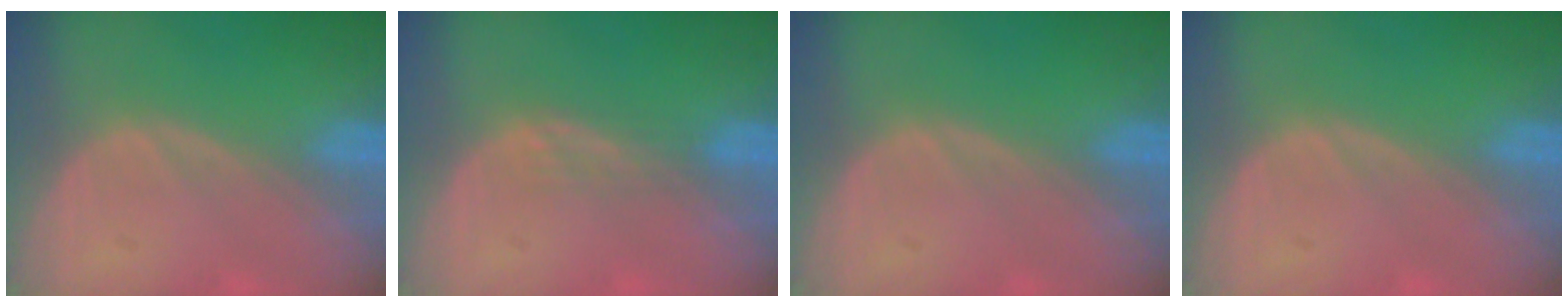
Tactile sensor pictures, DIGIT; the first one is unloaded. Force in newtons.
{"total": 1.5, "press": 1.5, "slide": 0.3}
{"total": 0.0}
{"total": 0.0}